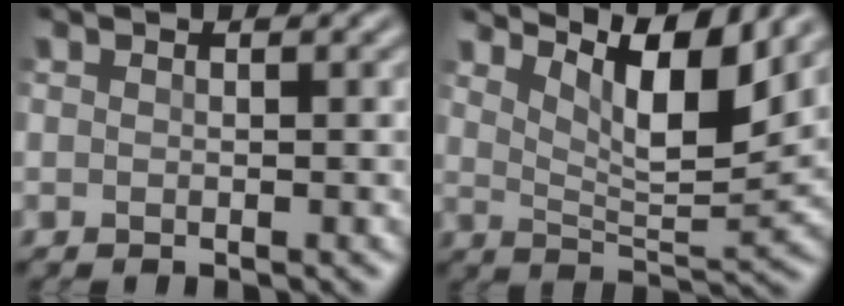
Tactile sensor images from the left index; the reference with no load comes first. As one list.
[{"total": 7.3, "force": [4.5, 1.8, 5.5], "torque": [-0.093, -0.007, 0.081]}]